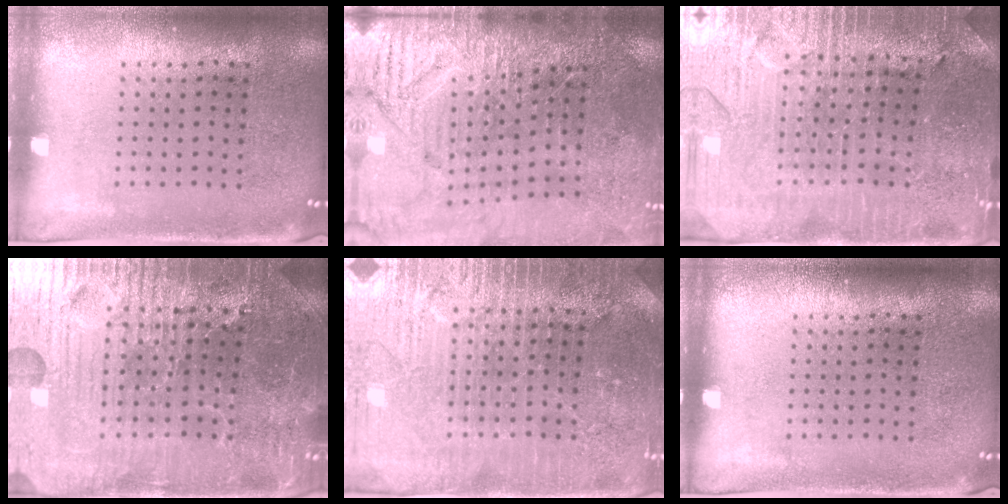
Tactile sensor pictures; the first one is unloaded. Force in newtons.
{"total": 3.6, "press": 3.6, "slide": 0.5}
{"total": 3.3, "press": 3.2, "slide": 0.5}
{"total": 4.8, "press": 4.7, "slide": 1.0}
{"total": 4.3, "press": 4.0, "slide": 1.4}
{"total": 0.0}